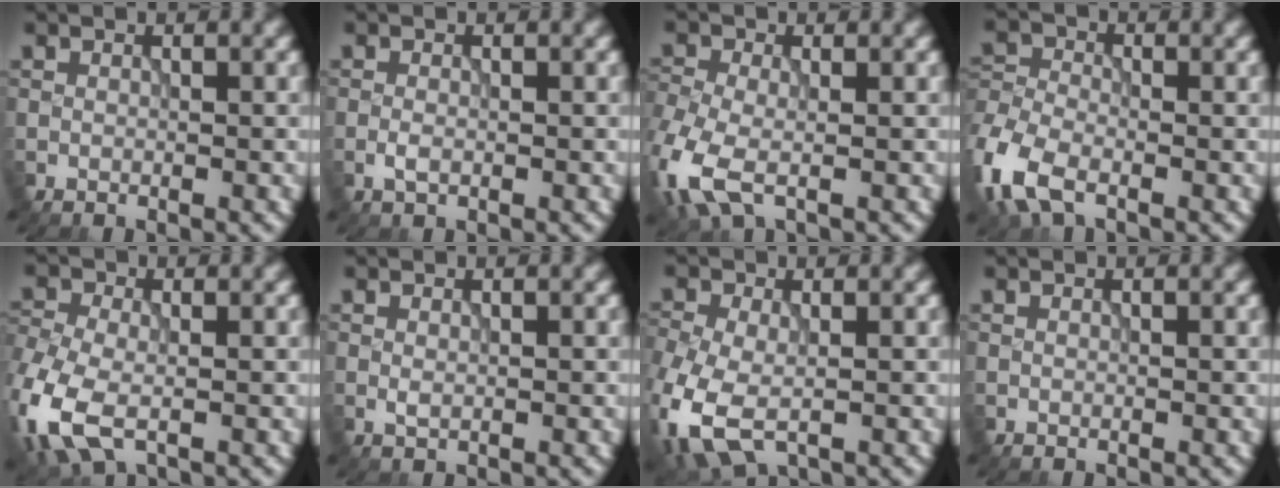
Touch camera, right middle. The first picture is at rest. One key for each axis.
{"total": 1.0, "fx": -0.5, "fy": 0.5, "fz": 0.8, "tx": -0.016, "ty": -0.002, "tz": -0.011}
{"total": 6.0, "fx": -2.2, "fy": 3.5, "fz": 4.4, "tx": -0.115, "ty": -0.011, "tz": -0.054}
{"total": 6.3, "fx": -3.5, "fy": 3.4, "fz": 4.0, "tx": -0.103, "ty": -0.010, "tz": -0.084}
{"total": 7.6, "fx": -2.7, "fy": 4.7, "fz": 5.3, "tx": -0.140, "ty": -0.015, "tz": -0.061}
{"total": 0.5, "fx": 0.0, "fy": 0.2, "fz": 0.4, "tx": -0.009, "ty": -0.003, "tz": 0.001}
{"total": 7.7, "fx": -3.1, "fy": 4.7, "fz": 5.3, "tx": -0.140, "ty": -0.029, "tz": -0.058}
{"total": 0.0}